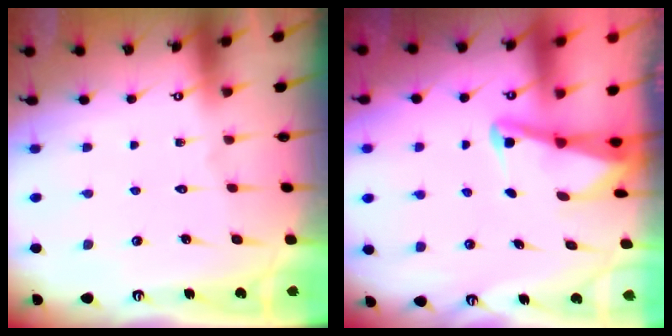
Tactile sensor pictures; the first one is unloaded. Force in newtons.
{"total": 2.3, "press": 2.2, "slide": 0.2}